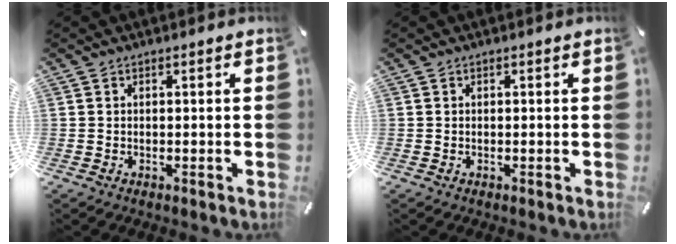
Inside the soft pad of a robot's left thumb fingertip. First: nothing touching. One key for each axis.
{"total": 0.0}